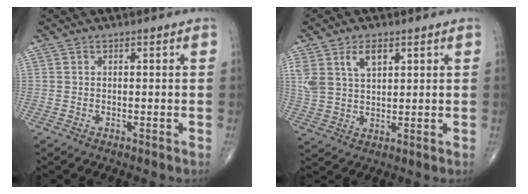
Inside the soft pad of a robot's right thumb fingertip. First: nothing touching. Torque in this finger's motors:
{"motor_torque": [-0.03, -0.05, 0.54, 0.60, 0.03]}